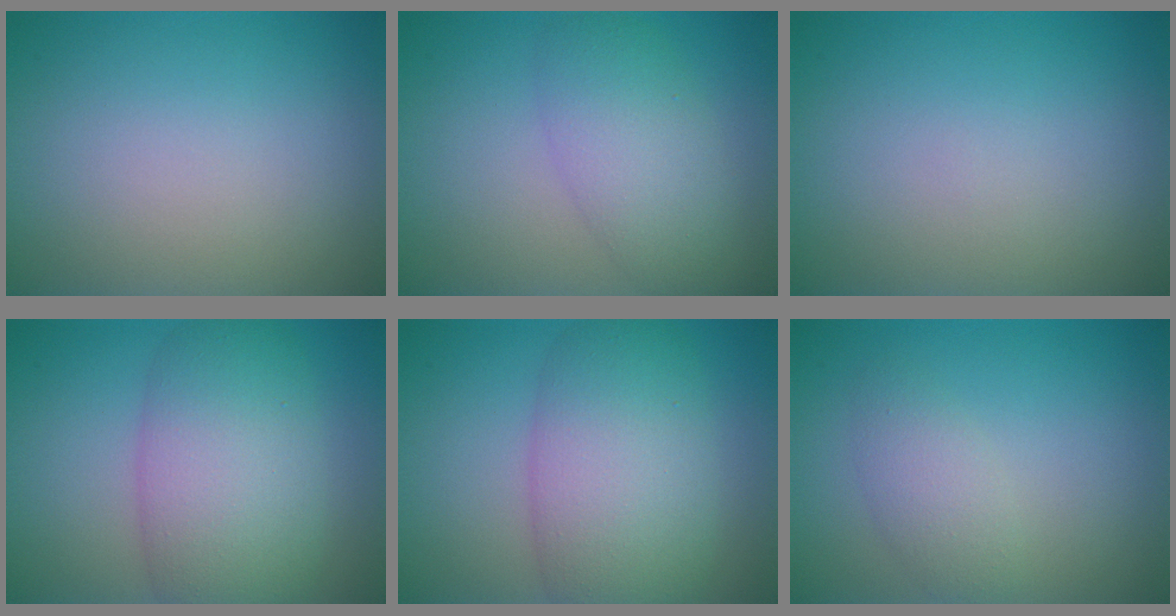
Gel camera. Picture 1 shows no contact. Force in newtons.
{"total": 4.5, "press": 4.5, "slide": 0.1}
{"total": 0.0}
{"total": 8.2, "press": 8.1, "slide": 0.4}
{"total": 8.2, "press": 8.1, "slide": 0.4}
{"total": 2.2, "press": 2.2, "slide": 0.1}